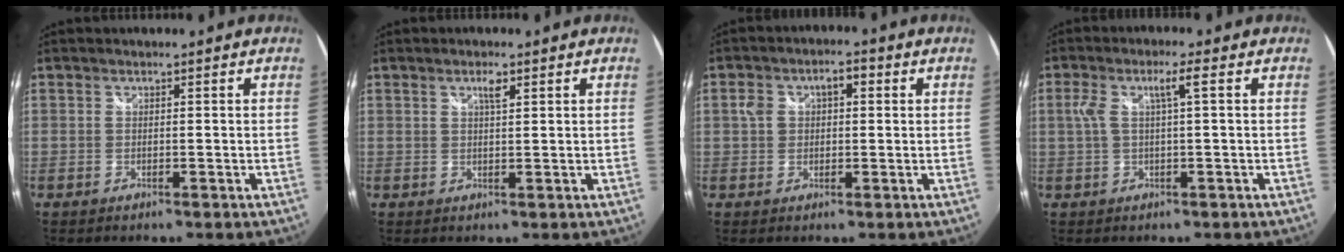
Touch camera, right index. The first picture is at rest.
{"total": 2.1, "force": [1.2, 0.4, 1.6], "torque": [-0.027, 0.002, 0.019]}
{"total": 5.0, "force": [1.0, 3.6, 3.4], "torque": [-0.060, 0.019, 0.015]}
{"total": 4.6, "force": [0.9, 0.1, 4.5], "torque": [-0.090, 0.005, 0.022]}